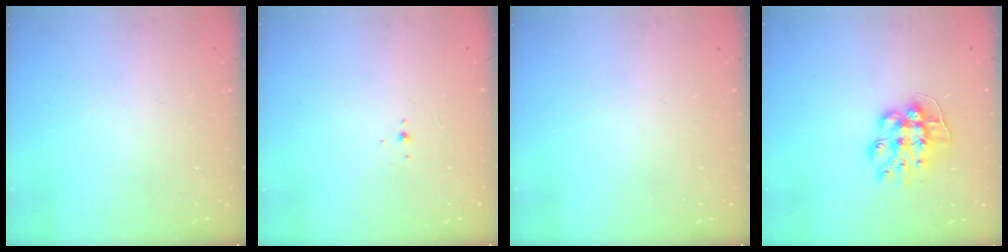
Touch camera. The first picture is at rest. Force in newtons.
{"total": 2.1, "press": 1.9, "slide": 0.8}
{"total": 0.0}
{"total": 11.3, "press": 11.2, "slide": 0.8}